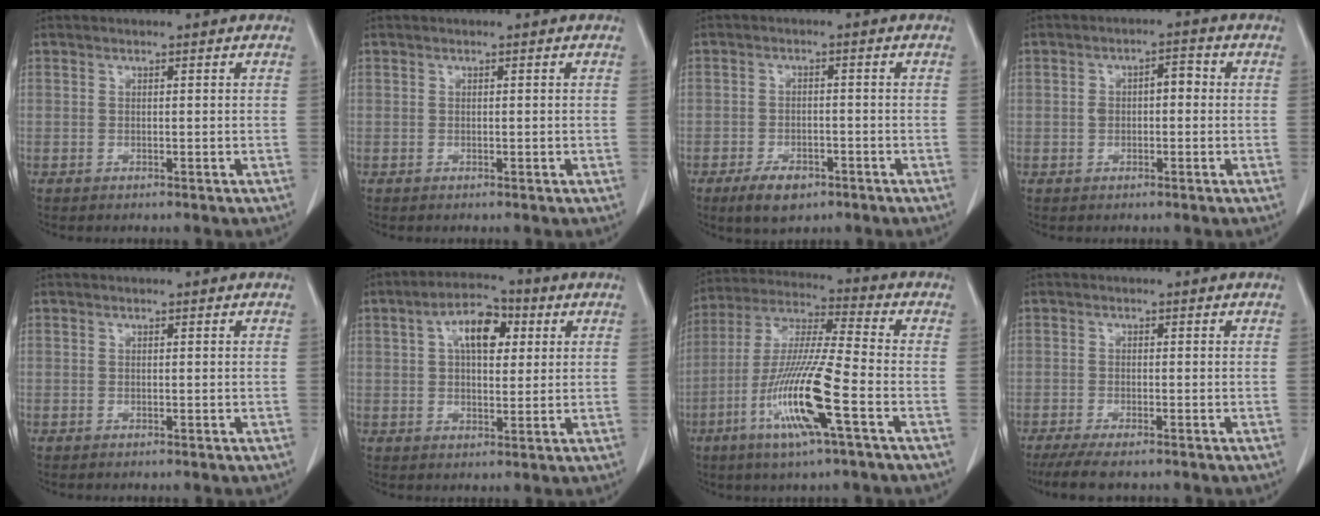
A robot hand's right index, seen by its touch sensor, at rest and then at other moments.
{"total": 0.0}
{"total": 5.0, "force": [-3.2, 2.4, 3.0], "torque": [-0.056, -0.001, -0.046]}
{"total": 3.8, "force": [0.1, 2.1, 3.2], "torque": [-0.059, 0.027, 0.001]}
{"total": 0.0}
{"total": 8.2, "force": [2.7, 4.0, 6.6], "torque": [-0.115, 0.023, 0.041]}
{"total": 15.0, "force": [-5.6, 0.2, 13.9], "torque": [-0.285, -0.016, -0.111]}
{"total": 5.7, "force": [-4.5, 0.9, 3.4], "torque": [-0.054, -0.013, -0.072]}